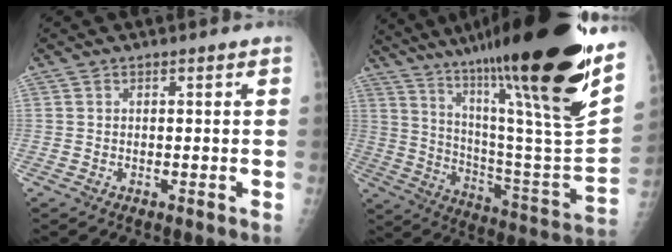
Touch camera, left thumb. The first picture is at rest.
{"total": 37.6, "force": [23.5, 4.7, 29.0], "torque": [-0.375, -0.076, 0.375]}